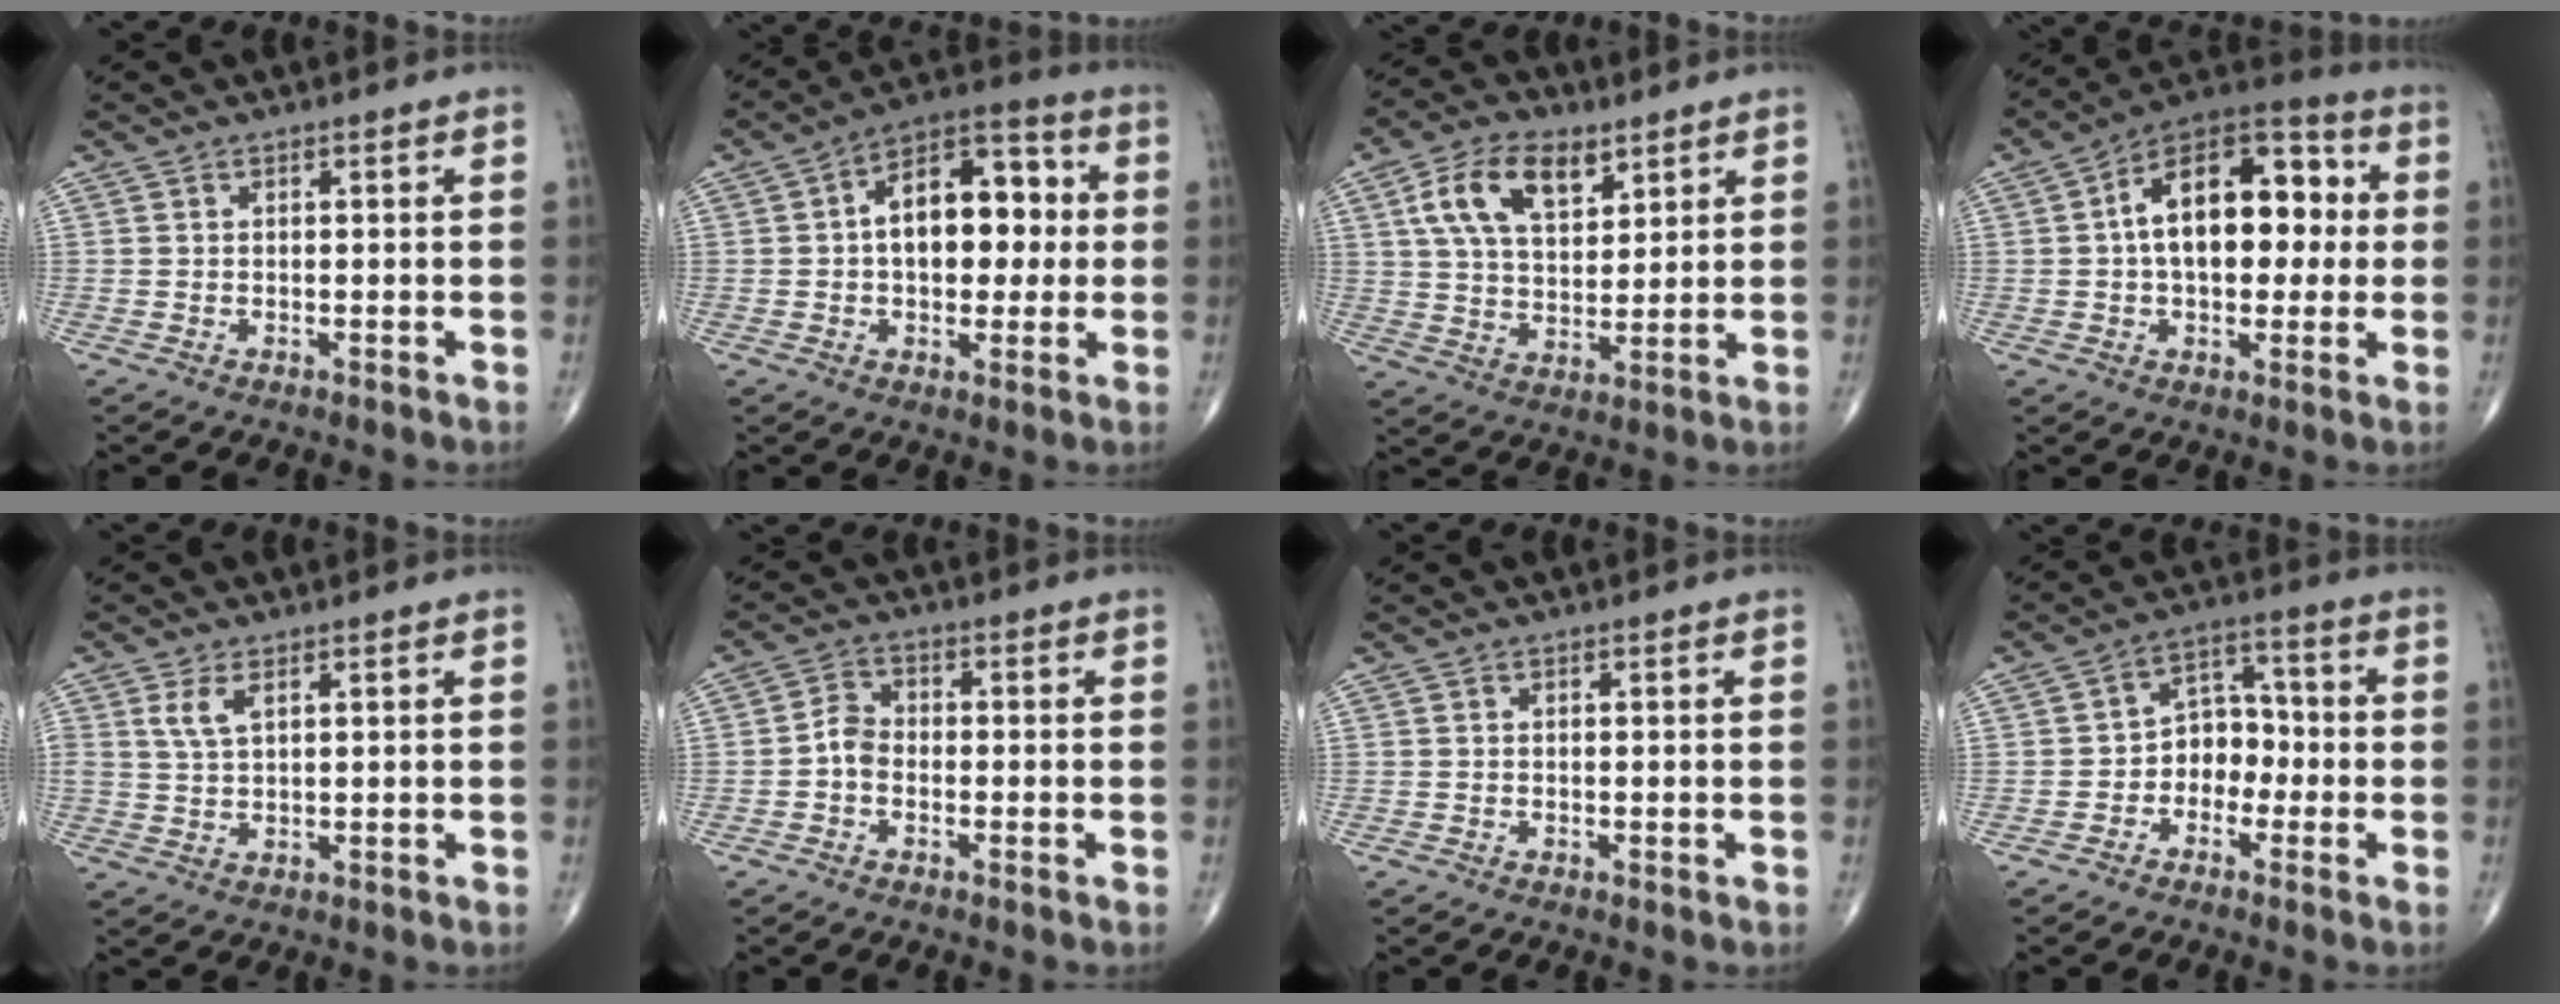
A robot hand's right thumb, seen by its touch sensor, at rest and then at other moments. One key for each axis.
{"total": 15.2, "fx": 1.4, "fy": 9.0, "fz": 12.1, "tx": -0.142, "ty": 0.027, "tz": 0.011}
{"total": 12.9, "fx": 5.8, "fy": 7.3, "fz": 9.0, "tx": -0.146, "ty": -0.013, "tz": 0.109}
{"total": 18.8, "fx": 2.0, "fy": 10.8, "fz": 15.3, "tx": -0.197, "ty": 0.034, "tz": 0.022}
{"total": 3.6, "fx": 1.6, "fy": 1.7, "fz": 2.7, "tx": -0.056, "ty": -0.001, "tz": 0.036}
{"total": 3.4, "fx": -1.3, "fy": 2.4, "fz": 2.0, "tx": -0.024, "ty": 0.014, "tz": -0.036}
{"total": 0.0}
{"total": 6.8, "fx": -2.1, "fy": 5.3, "fz": 3.7, "tx": -0.019, "ty": 0.037, "tz": -0.052}